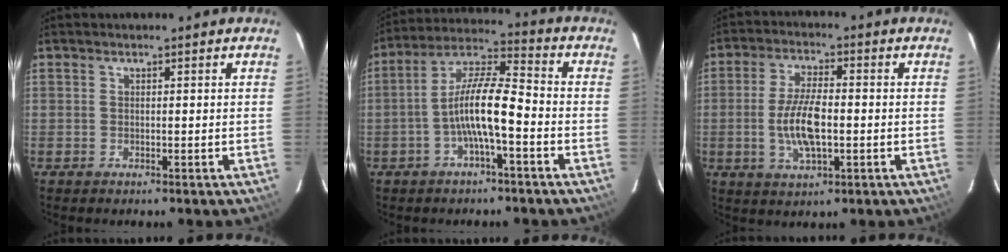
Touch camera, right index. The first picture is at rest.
{"total": 9.8, "force": [-3.3, 1.8, 9.0], "torque": [-0.187, 0.013, -0.064]}
{"total": 9.1, "force": [-1.5, 3.5, 8.2], "torque": [-0.168, -0.001, -0.027]}